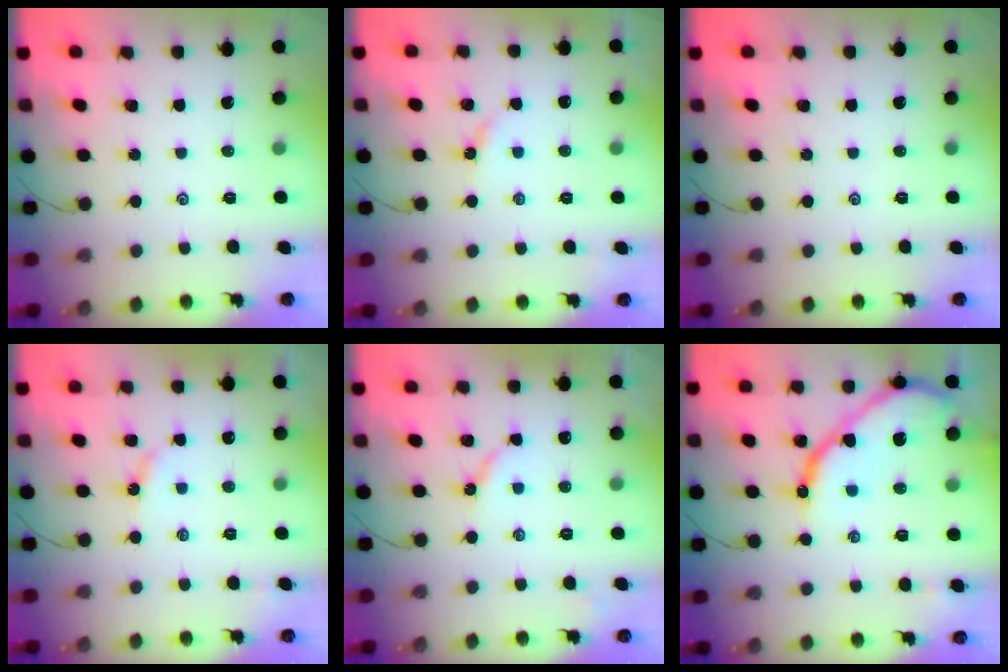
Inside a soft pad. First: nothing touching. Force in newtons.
{"total": 3.1, "press": 3.1, "slide": 0.3}
{"total": 0.0}
{"total": 4.5, "press": 4.5, "slide": 0.6}
{"total": 4.4, "press": 4.4, "slide": 0.4}
{"total": 12.8, "press": 12.7, "slide": 1.6}